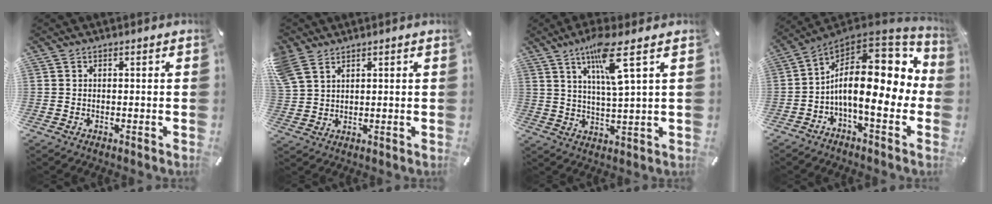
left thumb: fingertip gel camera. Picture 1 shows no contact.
{"total": 6.0, "force": [4.1, 3.7, 2.5], "torque": [-0.074, -0.010, 0.077]}
{"total": 10.4, "force": [5.5, 0.9, 8.7], "torque": [-0.165, -0.008, 0.089]}
{"total": 19.0, "force": [0.0, 9.2, 16.6], "torque": [-0.279, -0.023, 0.003]}